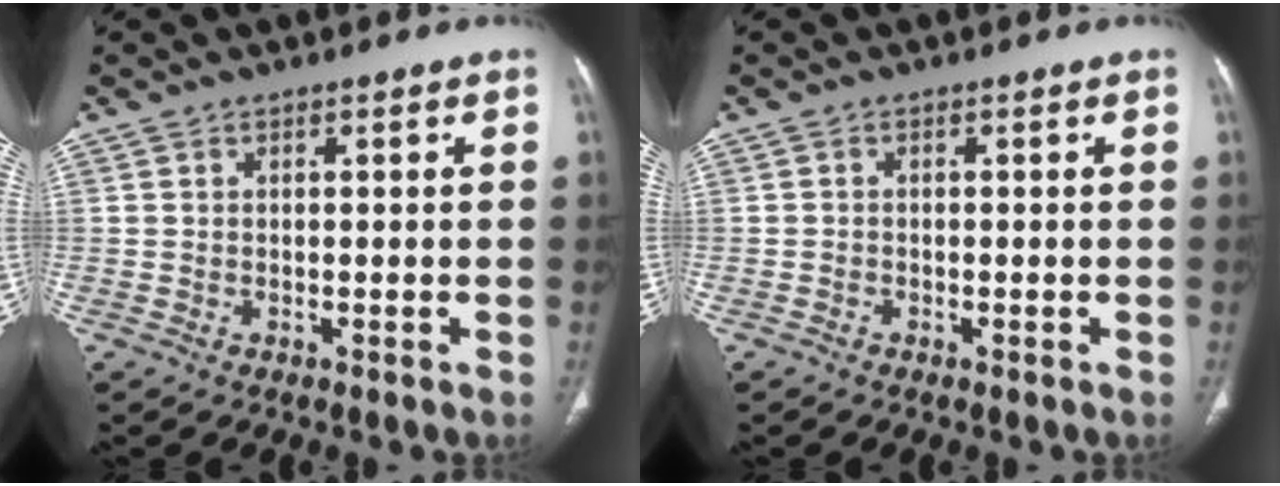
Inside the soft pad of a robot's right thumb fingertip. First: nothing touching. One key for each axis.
{"total": 0.7, "fx": -0.5, "fy": 0.4, "fz": 0.1, "tx": -0.001, "ty": 0.002, "tz": -0.014}